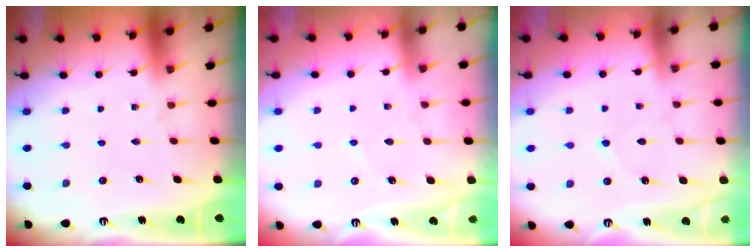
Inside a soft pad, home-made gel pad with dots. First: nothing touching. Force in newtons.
{"total": 6.0, "press": 6.0, "slide": 0.6}
{"total": 4.5, "press": 4.5, "slide": 0.6}